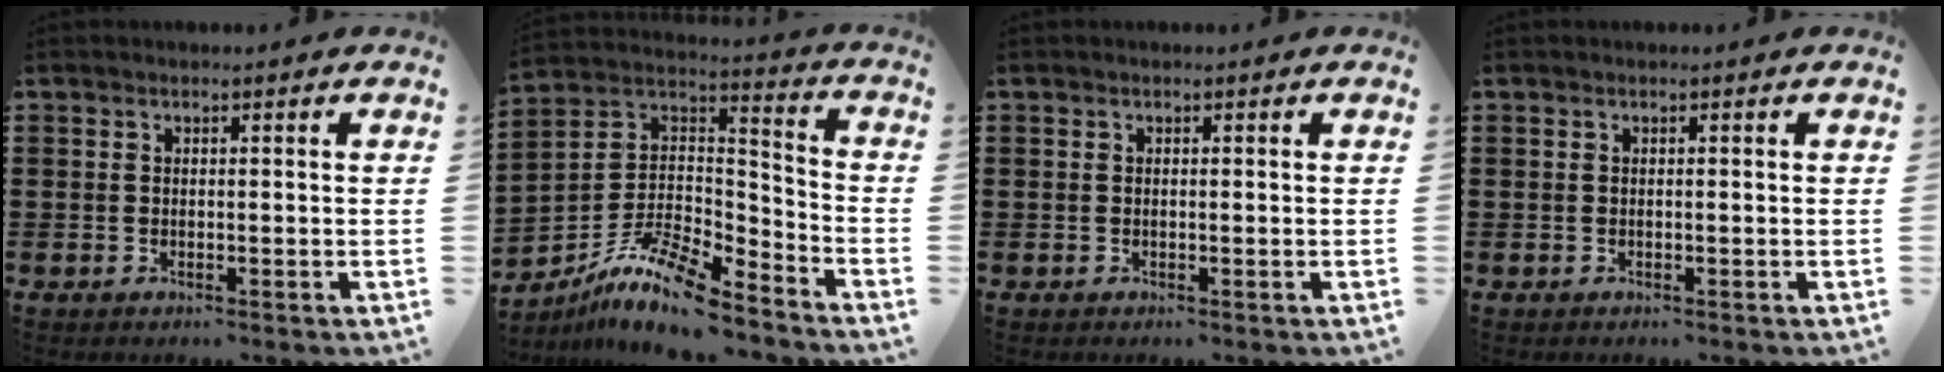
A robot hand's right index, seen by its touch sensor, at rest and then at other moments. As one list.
[{"total": 11.2, "force": [-9.1, 2.6, 6.0], "torque": [-0.123, 0.019, -0.182]}, {"total": 0.0}, {"total": 0.0}]